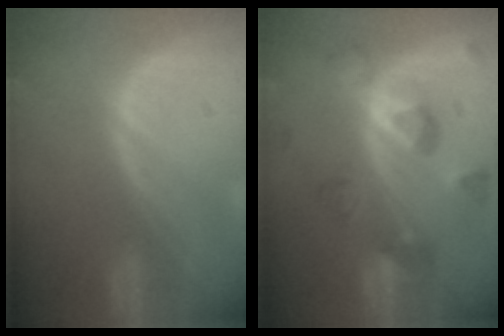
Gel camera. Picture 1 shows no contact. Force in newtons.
{"total": 8.2, "press": 8.2, "slide": 0.3}